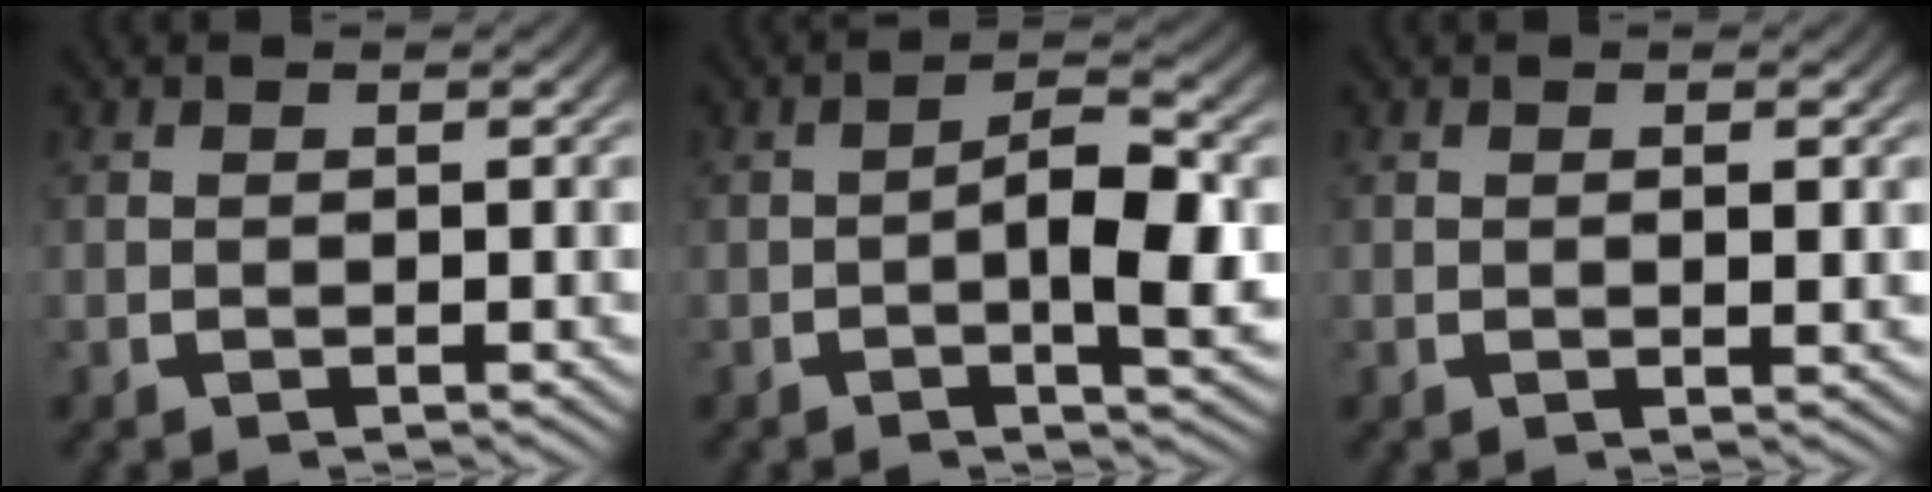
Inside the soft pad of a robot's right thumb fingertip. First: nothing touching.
{"total": 5.8, "force": [-1.1, 2.0, 5.3], "torque": [-0.088, -0.001, -0.023]}
{"total": 0.7, "force": [0.1, 0.2, 0.6], "torque": [-0.009, -0.003, 0.000]}